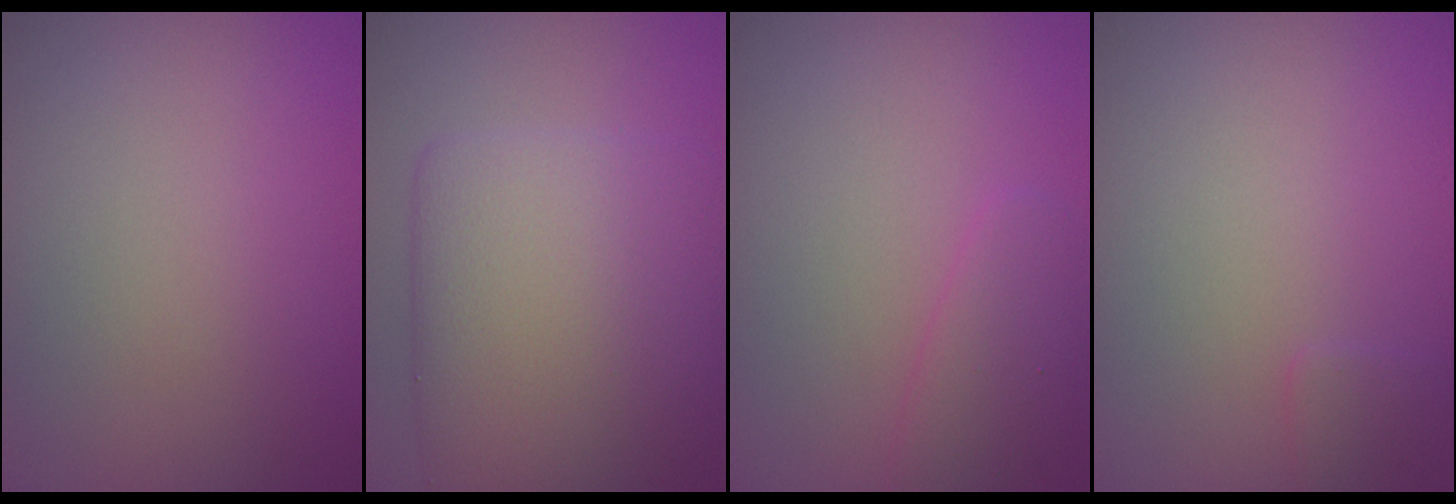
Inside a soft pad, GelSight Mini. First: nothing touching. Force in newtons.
{"total": 9.6, "press": 9.6, "slide": 0.2}
{"total": 2.3, "press": 2.3, "slide": 0.2}
{"total": 0.9, "press": 0.9, "slide": 0.1}